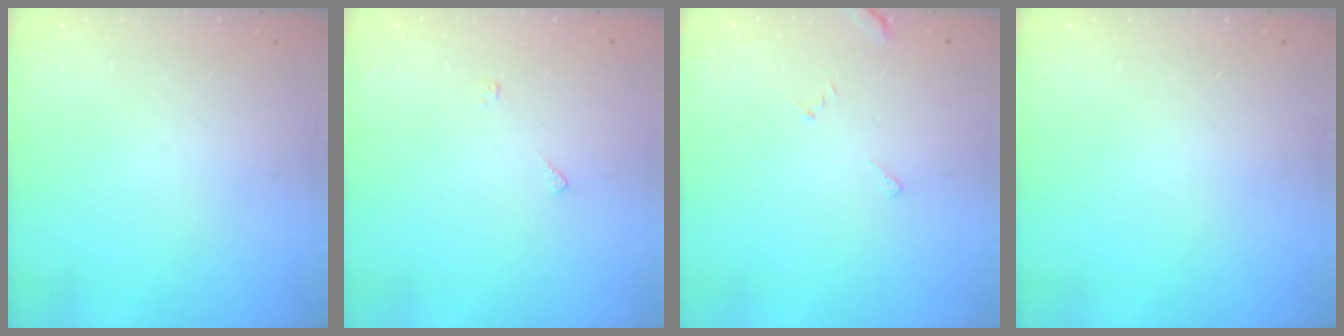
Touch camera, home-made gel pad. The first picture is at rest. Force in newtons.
{"total": 3.4, "press": 3.4, "slide": 0.3}
{"total": 3.1, "press": 3.1, "slide": 0.2}
{"total": 0.0}